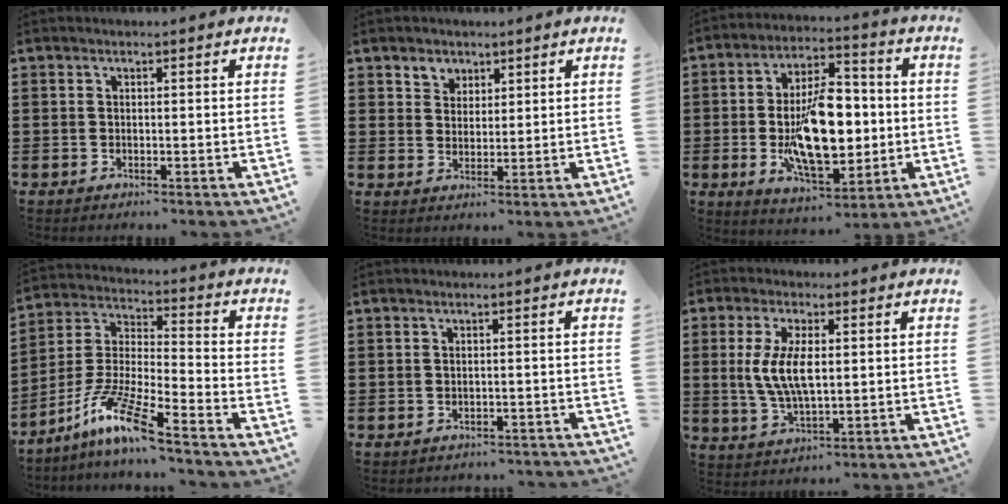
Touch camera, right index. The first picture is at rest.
{"total": 3.1, "force": [2.1, 2.3, 0.0], "torque": [-0.013, 0.010, 0.039]}
{"total": 14.3, "force": [-1.2, 7.2, 12.3], "torque": [-0.222, -0.007, -0.021]}
{"total": 10.6, "force": [-7.8, 0.4, 7.2], "torque": [-0.165, -0.012, -0.161]}
{"total": 1.4, "force": [-1.4, 0.4, 0.0], "torque": [-0.005, 0.002, -0.031]}
{"total": 7.4, "force": [0.6, 3.1, 6.7], "torque": [-0.150, 0.002, 0.004]}